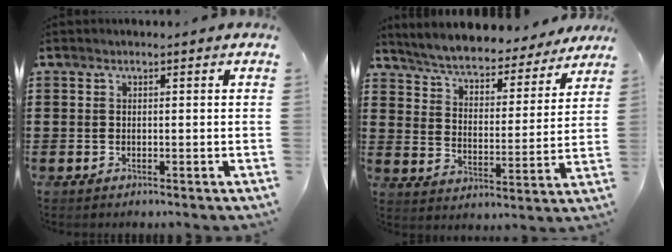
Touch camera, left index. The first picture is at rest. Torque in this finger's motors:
{"motor_torque": [1.07, -1.07, 0.53, 0.08]}